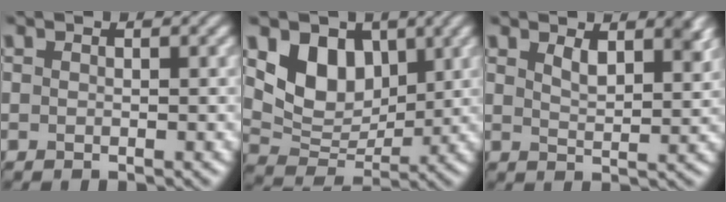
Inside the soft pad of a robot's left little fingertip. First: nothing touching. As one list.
[{"total": 5.9, "force": [2.4, 4.2, 3.3], "torque": [-0.060, -0.012, 0.039]}, {"total": 3.2, "force": [2.0, 1.2, 2.2], "torque": [-0.041, -0.005, 0.037]}]